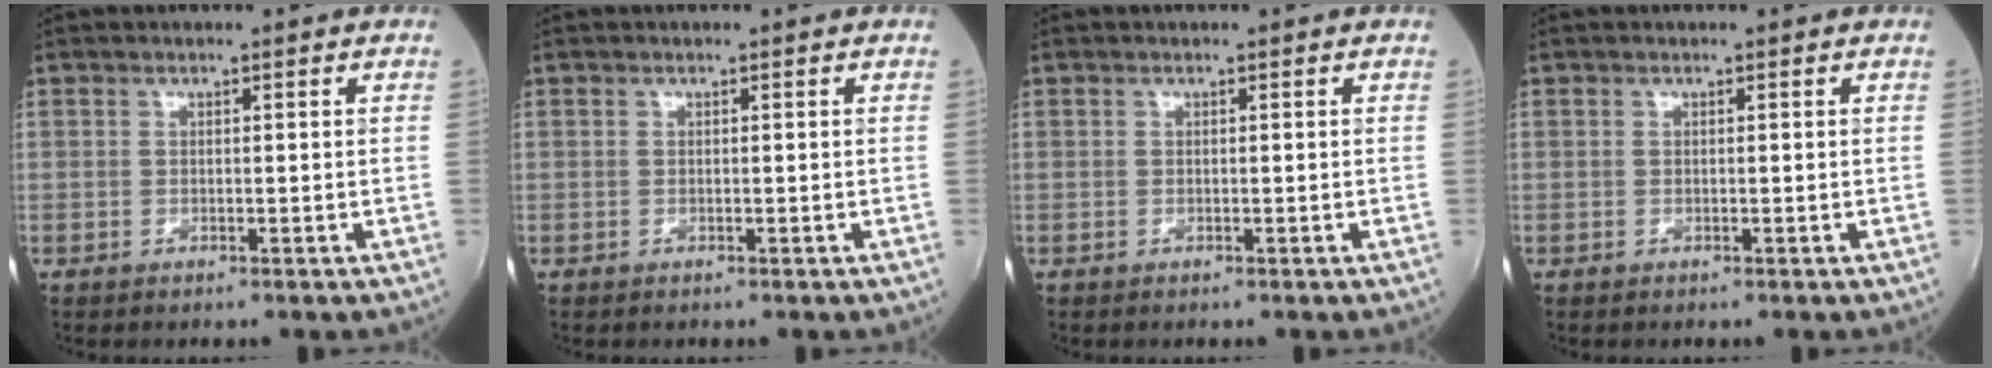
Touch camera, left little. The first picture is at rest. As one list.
[{"total": 0.0}, {"total": 0.0}, {"total": 0.0}]